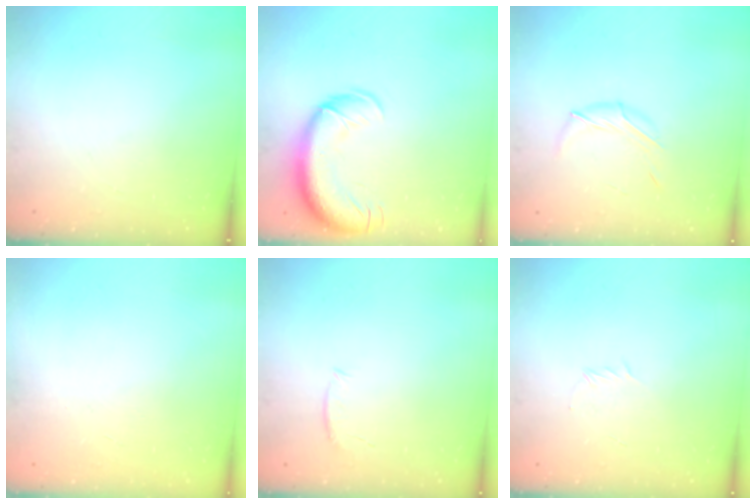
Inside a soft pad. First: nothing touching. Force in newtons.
{"total": 16.3, "press": 15.9, "slide": 3.8}
{"total": 6.2, "press": 6.0, "slide": 1.3}
{"total": 0.0}
{"total": 6.5, "press": 6.3, "slide": 1.2}
{"total": 2.8, "press": 2.7, "slide": 0.8}